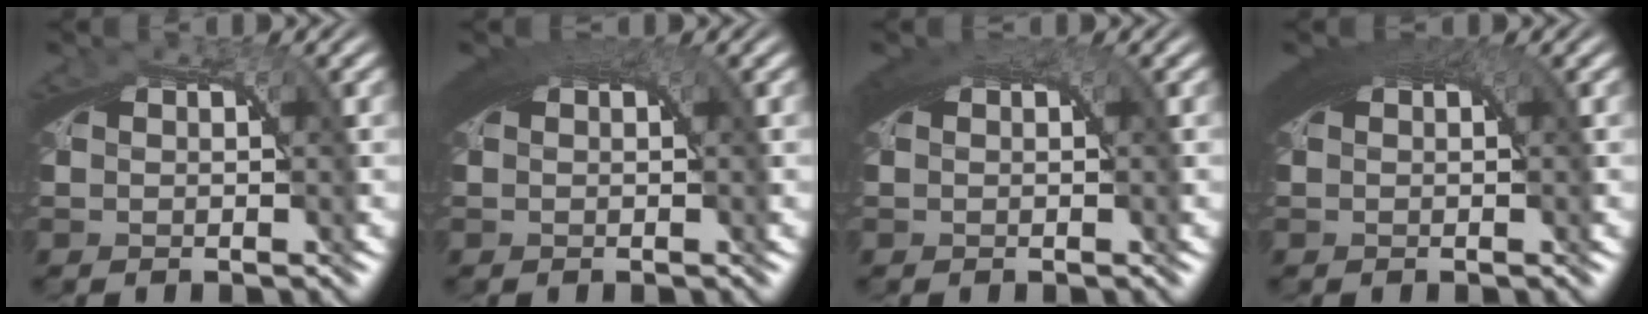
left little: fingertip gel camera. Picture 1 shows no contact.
{"total": 3.8, "force": [1.7, 1.3, 3.1], "torque": [-0.044, 0.013, 0.022]}
{"total": 3.1, "force": [1.4, 1.0, 2.6], "torque": [-0.040, 0.011, 0.019]}
{"total": 5.1, "force": [2.0, 1.8, 4.3], "torque": [-0.059, 0.018, 0.025]}